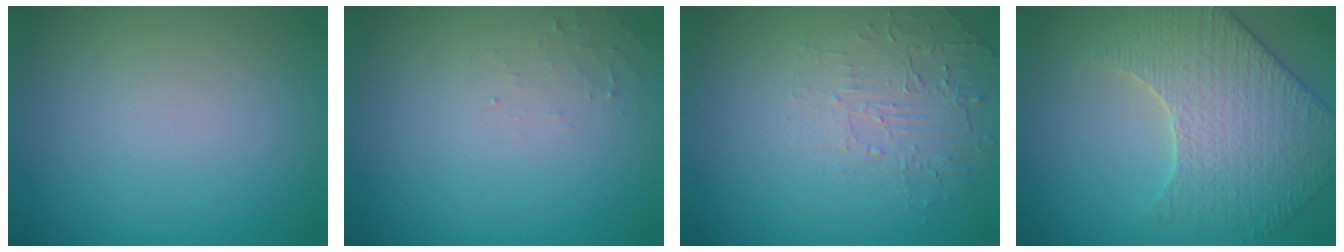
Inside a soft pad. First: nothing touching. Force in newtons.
{"total": 1.1, "press": 1.1, "slide": 0.2}
{"total": 1.9, "press": 1.0, "slide": 1.6}
{"total": 5.0, "press": 4.9, "slide": 0.8}